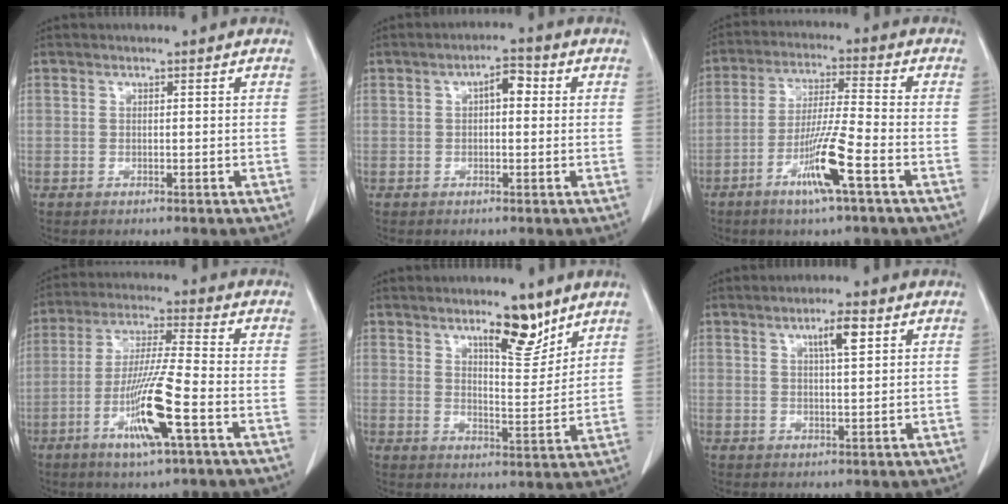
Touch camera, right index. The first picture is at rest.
{"total": 3.6, "force": [0.7, 1.6, 3.1], "torque": [-0.048, 0.017, 0.007]}
{"total": 9.7, "force": [-4.5, -0.4, 8.6], "torque": [-0.164, -0.010, -0.086]}
{"total": 11.9, "force": [-4.5, -0.1, 11.0], "torque": [-0.214, -0.014, -0.086]}
{"total": 7.7, "force": [5.4, 1.9, 5.1], "torque": [-0.081, -0.007, 0.088]}
{"total": 4.1, "force": [1.9, 0.5, 3.6], "torque": [-0.062, 0.001, 0.032]}